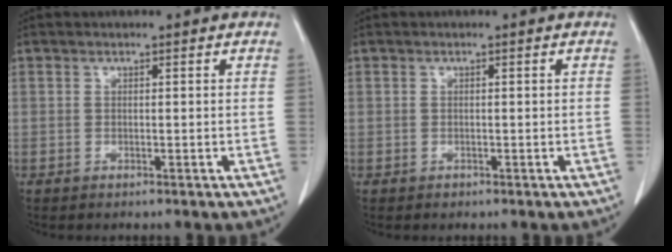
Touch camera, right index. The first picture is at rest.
{"total": 0.7, "force": [-0.3, 0.7, 0.0], "torque": [0.000, 0.005, -0.006]}